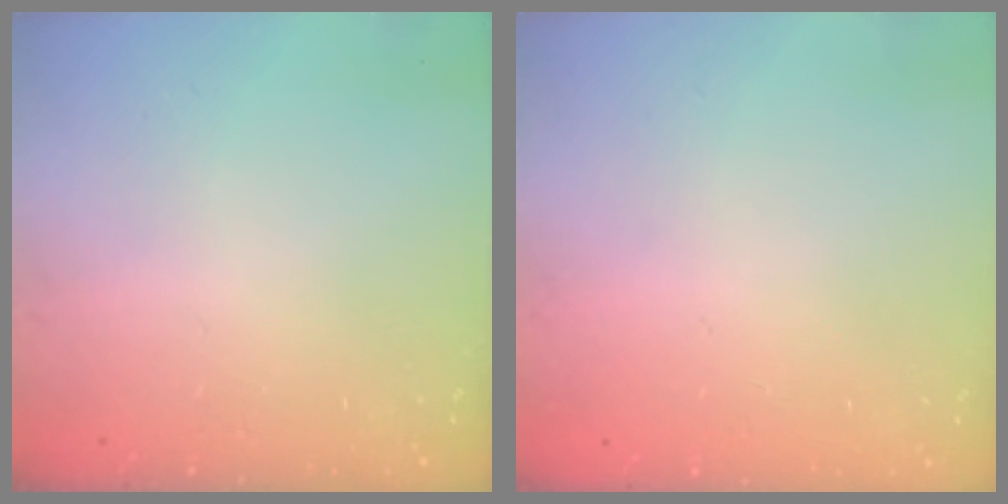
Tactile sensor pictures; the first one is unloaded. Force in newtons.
{"total": 0.7, "press": 0.6, "slide": 0.3}